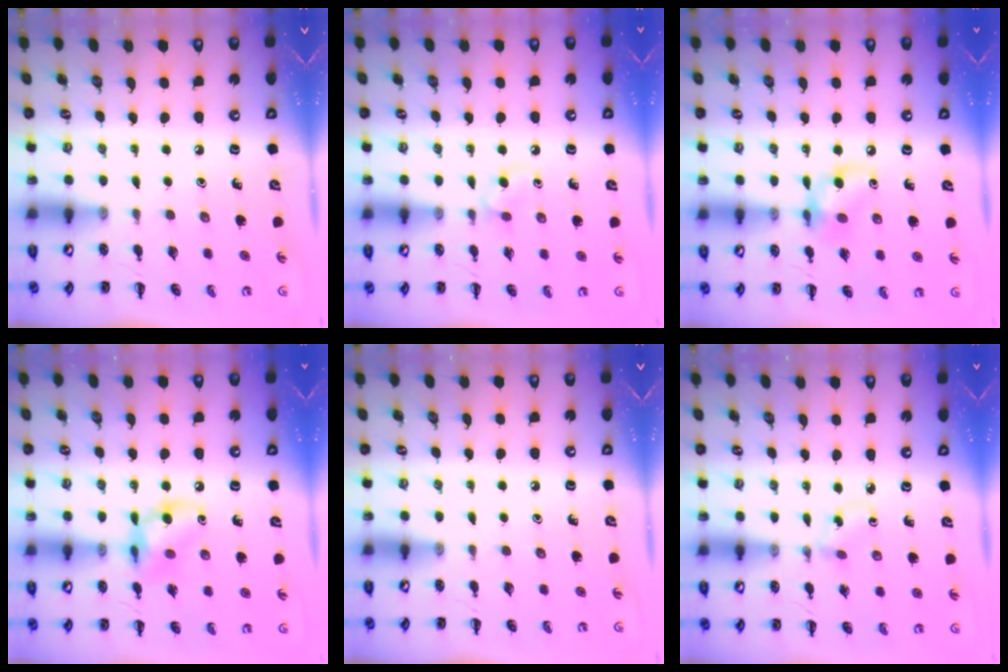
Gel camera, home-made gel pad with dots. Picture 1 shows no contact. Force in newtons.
{"total": 2.9, "press": 2.6, "slide": 1.3}
{"total": 9.5, "press": 9.5, "slide": 0.8}
{"total": 10.3, "press": 10.3, "slide": 0.9}
{"total": 0.0}
{"total": 1.9, "press": 1.6, "slide": 1.0}